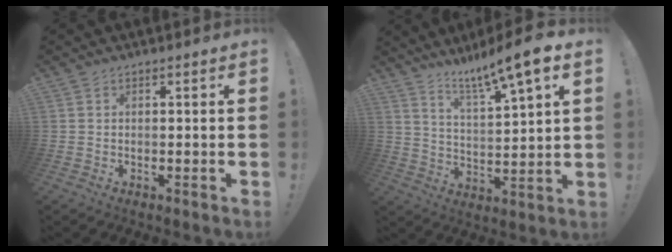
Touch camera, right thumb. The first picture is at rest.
{"total": 11.5, "force": [8.9, 0.2, 7.3], "torque": [-0.123, -0.063, 0.140]}